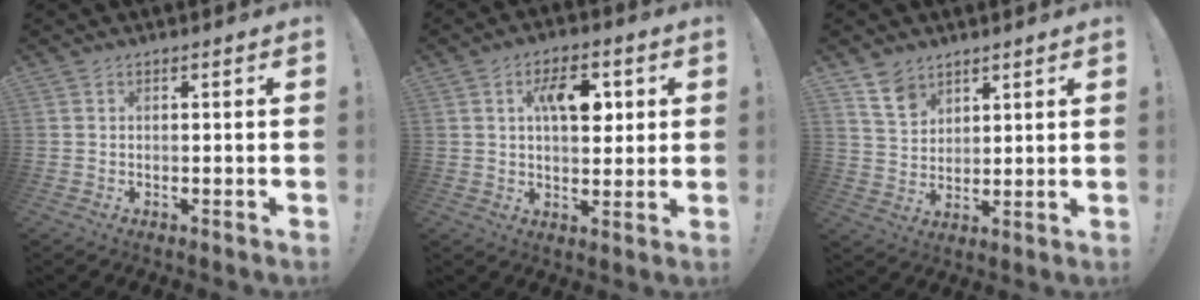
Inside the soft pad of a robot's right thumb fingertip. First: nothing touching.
{"total": 11.3, "force": [3.4, 6.1, 8.8], "torque": [-0.128, 0.006, 0.059]}
{"total": 8.2, "force": [6.0, 5.0, 2.5], "torque": [-0.047, -0.034, 0.119]}